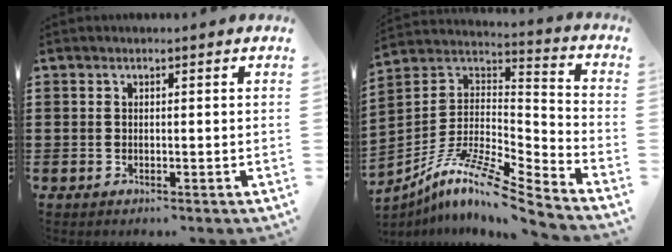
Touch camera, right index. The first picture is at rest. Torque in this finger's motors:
{"motor_torque": [0.26, 1.62, -0.86, -0.21]}